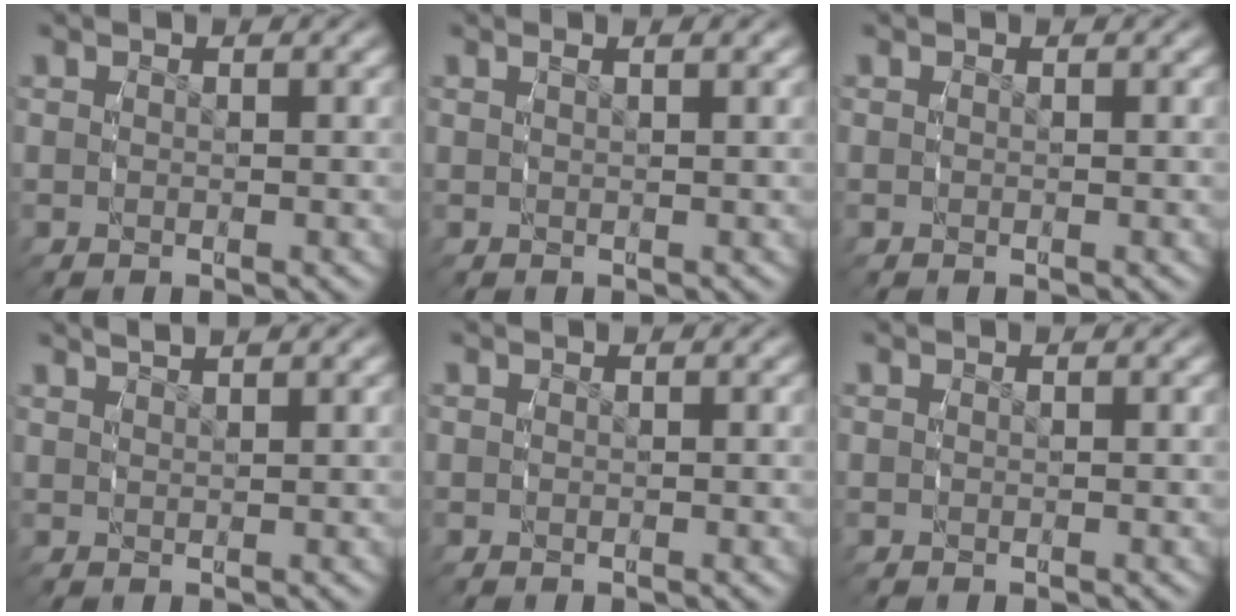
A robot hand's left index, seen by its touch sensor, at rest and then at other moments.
{"total": 0.9, "force": [0.5, -0.5, 0.5], "torque": [-0.003, 0.005, 0.010]}
{"total": 0.0}
{"total": 1.8, "force": [1.7, -0.4, 0.3], "torque": [0.001, 0.004, 0.033]}
{"total": 0.0}
{"total": 0.0}